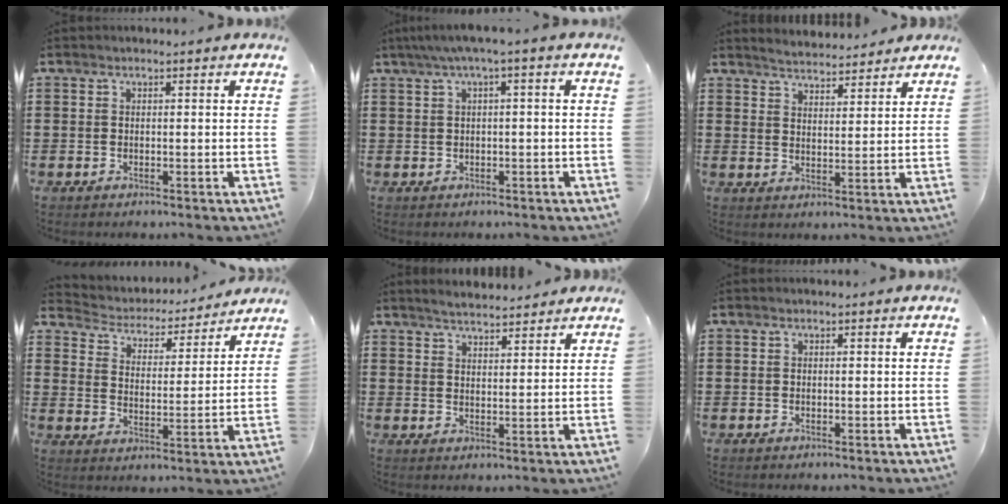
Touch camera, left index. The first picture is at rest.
{"total": 2.2, "force": [-0.5, 0.0, 2.1], "torque": [-0.034, 0.000, -0.012]}
{"total": 3.7, "force": [3.7, 0.2, 0.3], "torque": [-0.018, -0.015, 0.066]}
{"total": 3.7, "force": [3.7, 0.5, 0.0], "torque": [-0.027, -0.031, 0.056]}
{"total": 3.3, "force": [3.2, 0.2, 0.6], "torque": [-0.021, -0.007, 0.060]}
{"total": 0.0}